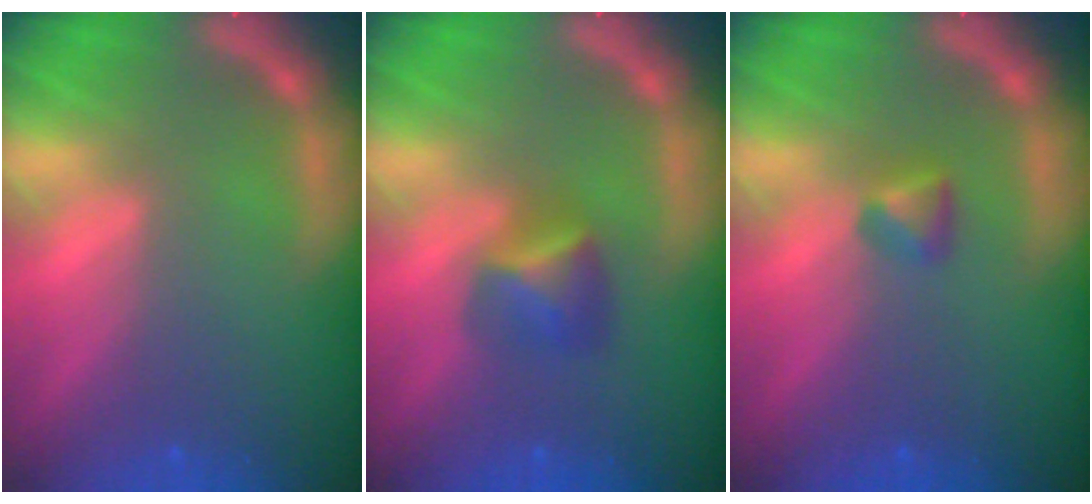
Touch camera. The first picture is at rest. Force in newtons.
{"total": 2.9}
{"total": 1.4}